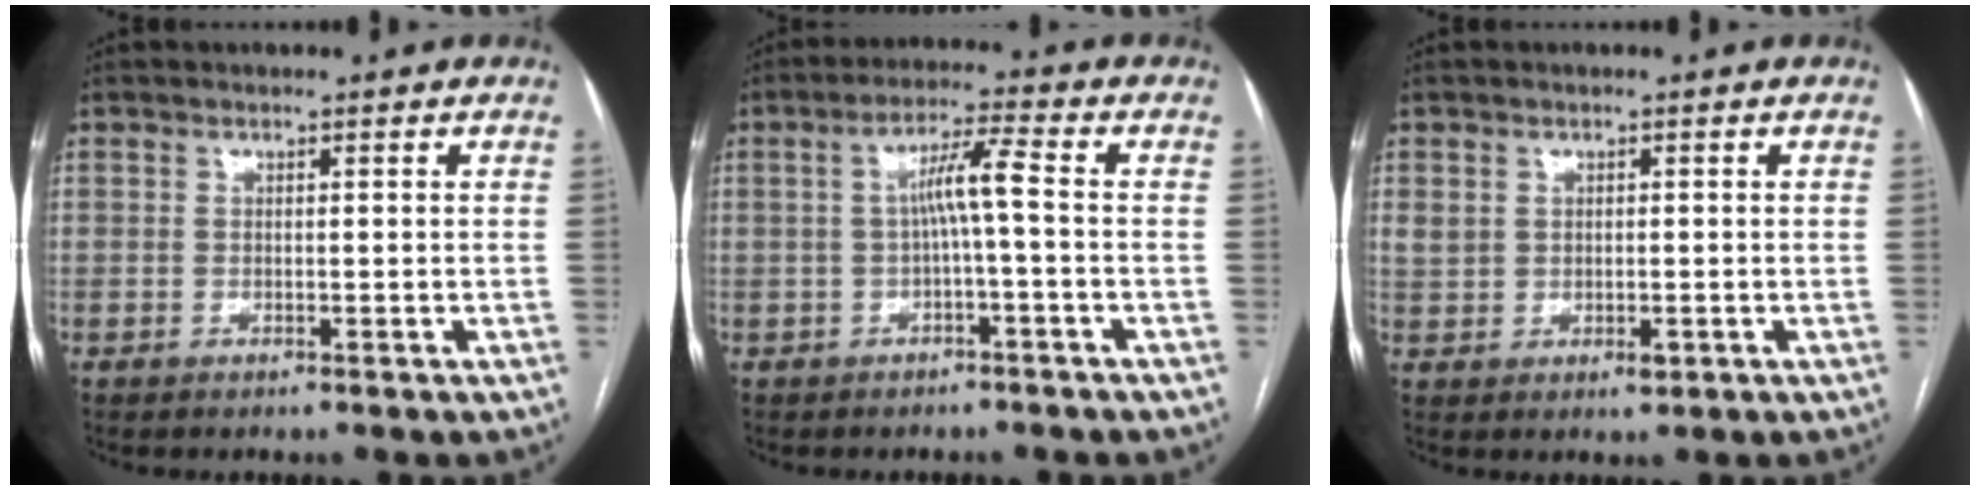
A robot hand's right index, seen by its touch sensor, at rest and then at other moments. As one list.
[{"total": 5.2, "force": [-0.5, -0.1, 5.2], "torque": [-0.090, 0.021, -0.004]}, {"total": 3.3, "force": [0.1, 2.4, 2.3], "torque": [-0.043, 0.008, 0.014]}]